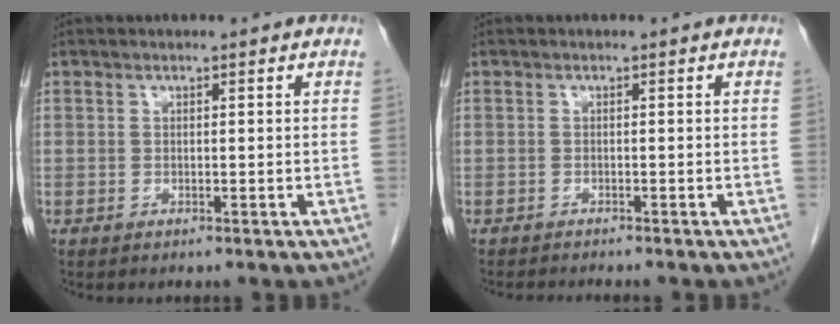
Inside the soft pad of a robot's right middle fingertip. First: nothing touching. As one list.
[{"total": 2.6, "force": [-2.5, 0.1, 0.8], "torque": [-0.010, -0.005, -0.035]}]